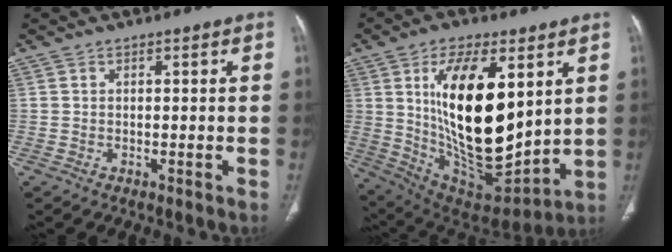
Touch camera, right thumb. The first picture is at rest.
{"total": 26.2, "force": [5.9, 12.0, 22.5], "torque": [-0.372, -0.048, 0.116]}